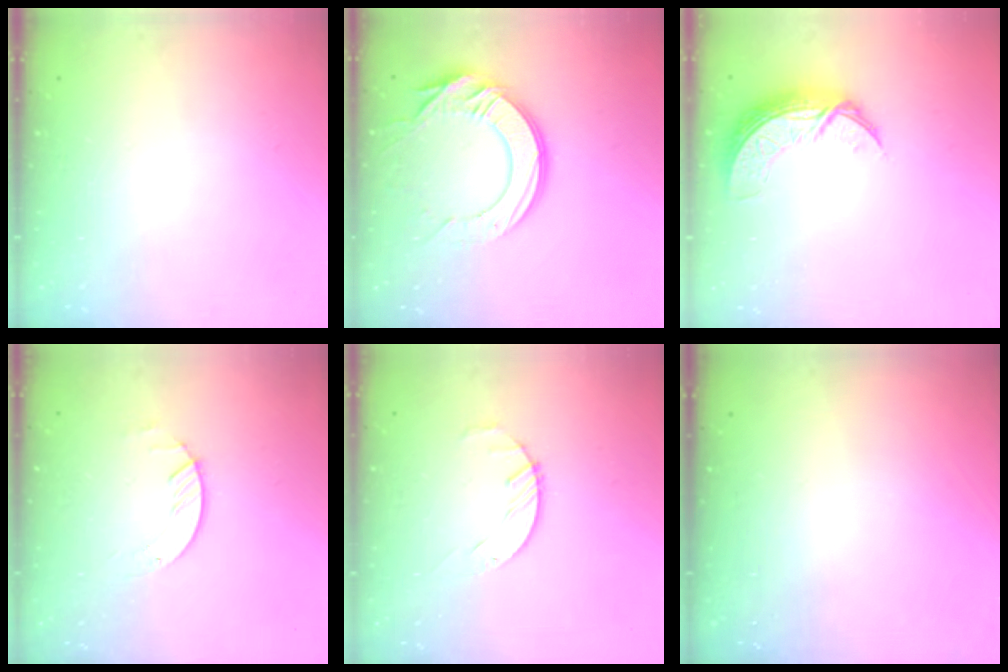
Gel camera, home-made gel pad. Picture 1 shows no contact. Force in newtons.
{"total": 16.4, "press": 16.4, "slide": 1.2}
{"total": 8.2, "press": 8.2, "slide": 0.3}
{"total": 2.0, "press": 2.0, "slide": 0.2}
{"total": 1.7, "press": 1.7, "slide": 0.3}
{"total": 0.0}